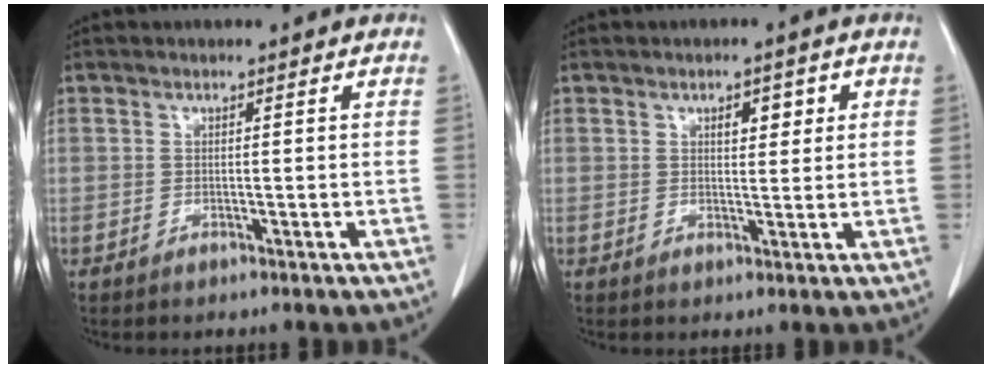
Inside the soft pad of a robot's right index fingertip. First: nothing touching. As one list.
[{"total": 3.2, "force": [1.2, 1.4, 2.6], "torque": [-0.035, 0.003, 0.017]}]